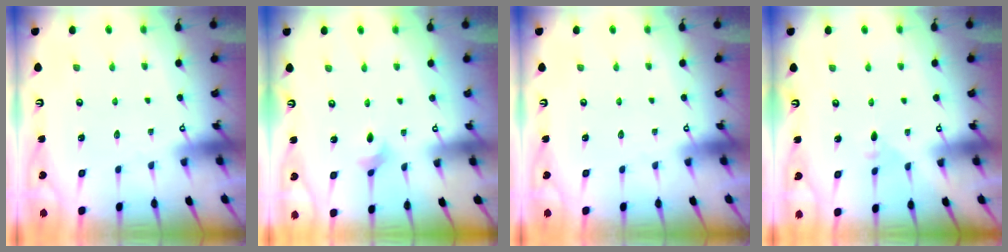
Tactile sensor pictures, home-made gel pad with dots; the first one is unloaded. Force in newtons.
{"total": 2.6, "press": 2.6, "slide": 0.6}
{"total": 0.0}
{"total": 3.0, "press": 2.9, "slide": 0.5}